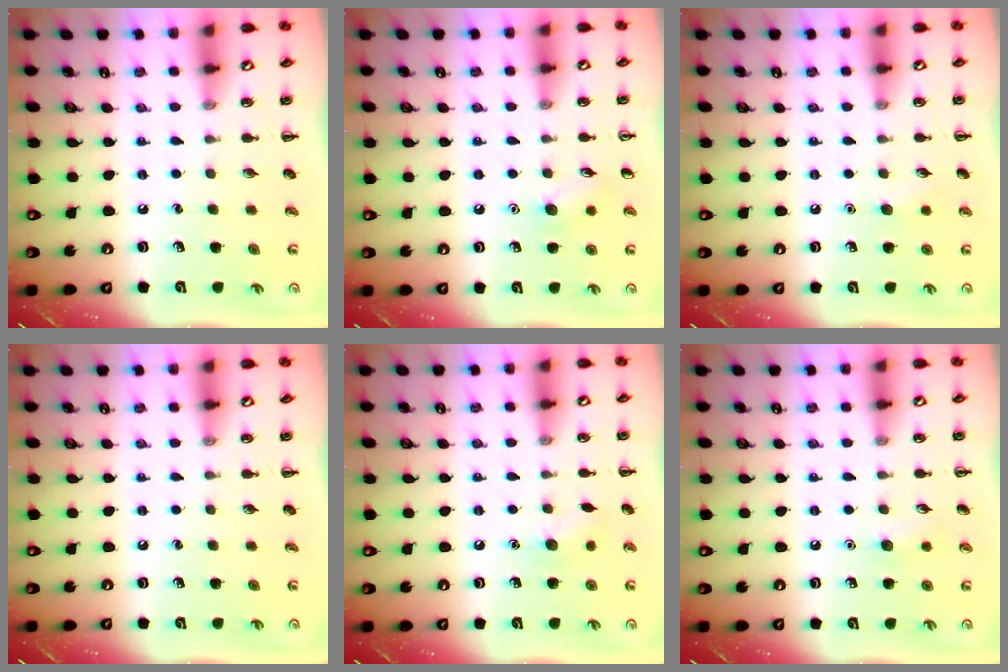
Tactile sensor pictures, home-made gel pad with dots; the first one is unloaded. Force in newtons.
{"total": 6.8, "press": 6.6, "slide": 1.7}
{"total": 4.5, "press": 4.3, "slide": 1.3}
{"total": 0.0}
{"total": 6.3, "press": 6.1, "slide": 1.7}
{"total": 5.0, "press": 4.9, "slide": 1.3}